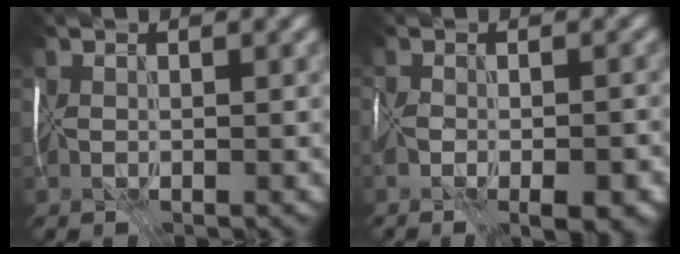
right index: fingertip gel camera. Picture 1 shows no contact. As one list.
[{"total": 5.6, "force": [-2.8, 2.2, 4.4], "torque": [-0.063, -0.005, -0.035]}]